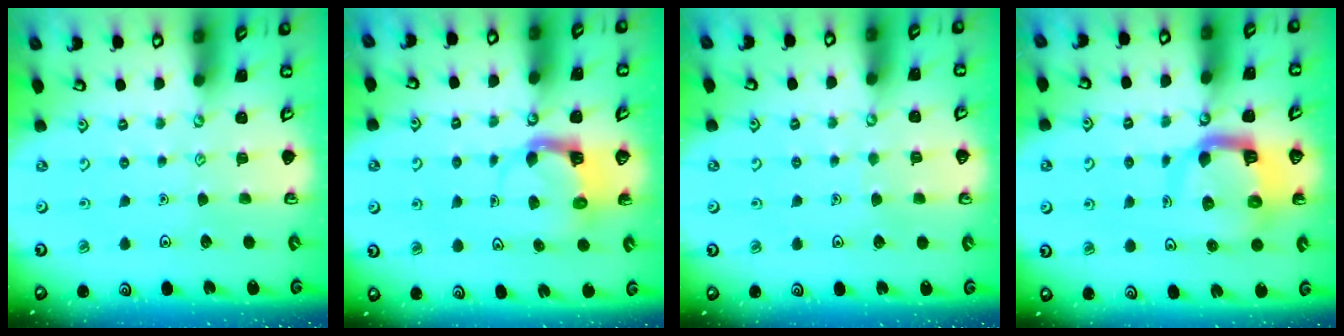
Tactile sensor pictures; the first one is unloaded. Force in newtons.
{"total": 4.3, "press": 4.3, "slide": 0.2}
{"total": 2.4, "press": 2.4, "slide": 0.2}
{"total": 10.3, "press": 10.2, "slide": 1.2}